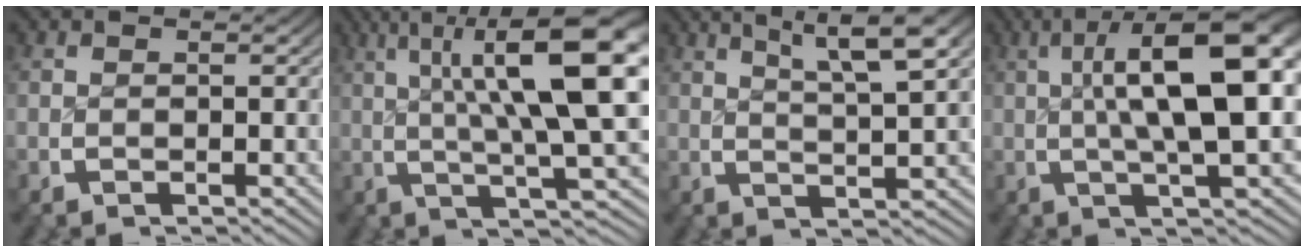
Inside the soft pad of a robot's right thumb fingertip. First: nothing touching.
{"total": 12.3, "force": [3.0, 4.7, 11.0], "torque": [-0.139, 0.001, 0.038]}
{"total": 6.5, "force": [3.6, 2.0, 5.1], "torque": [-0.068, 0.013, 0.054]}
{"total": 12.8, "force": [2.0, 5.2, 11.5], "torque": [-0.155, 0.008, 0.021]}